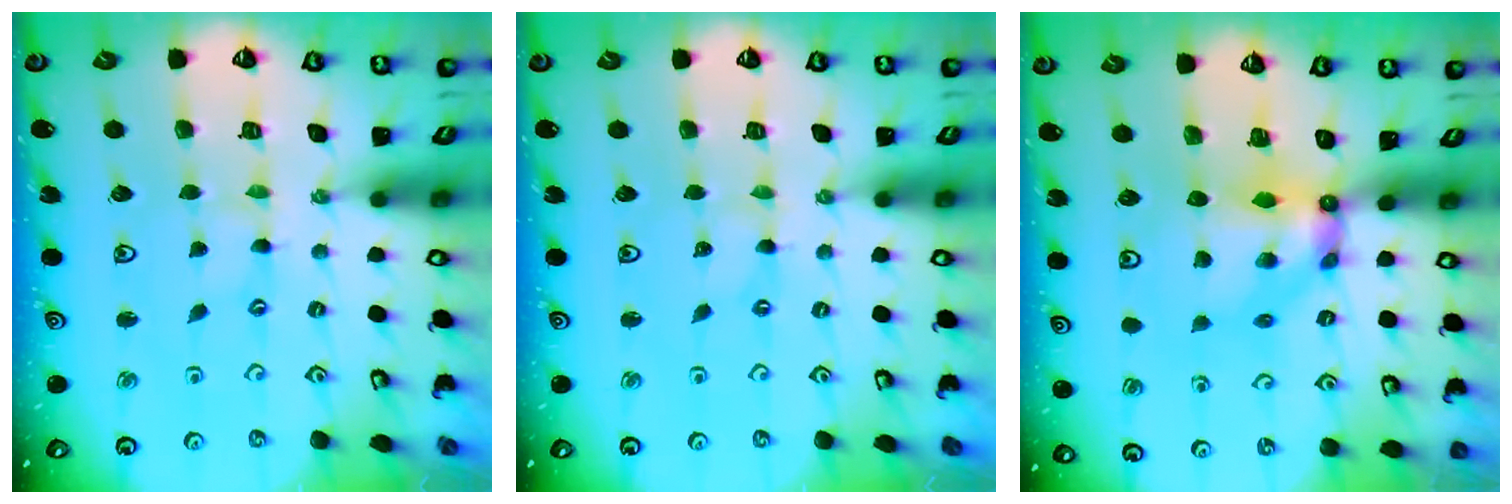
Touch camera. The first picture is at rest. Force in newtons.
{"total": 0.0}
{"total": 6.8, "press": 6.8, "slide": 0.4}